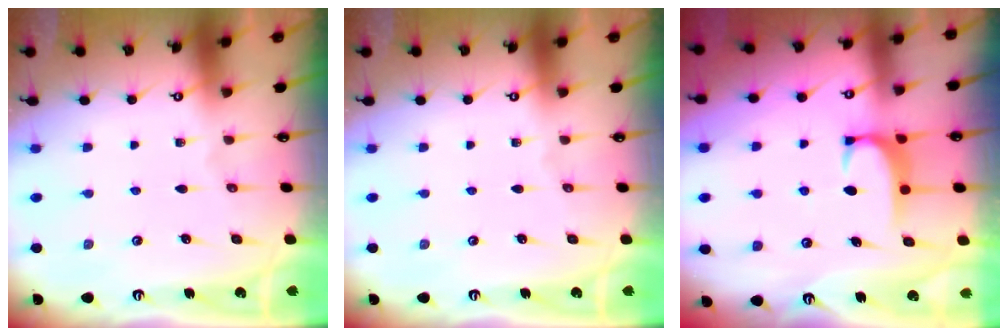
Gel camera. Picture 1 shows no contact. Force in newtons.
{"total": 0.0}
{"total": 1.9, "press": 1.9, "slide": 0.5}